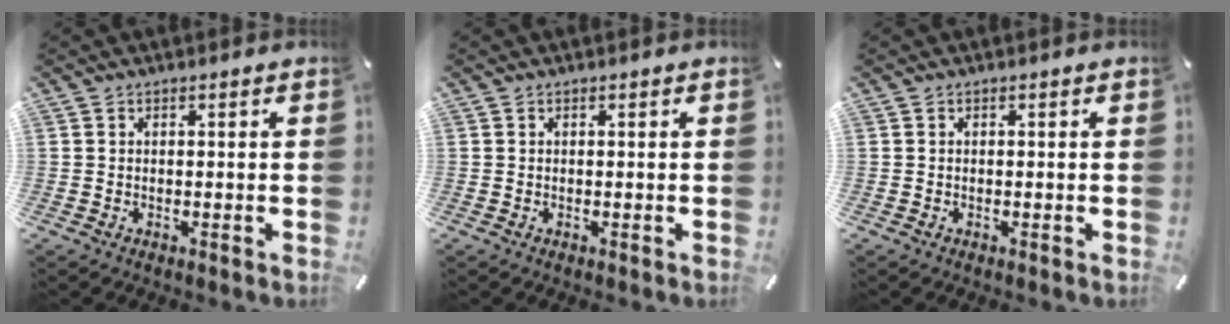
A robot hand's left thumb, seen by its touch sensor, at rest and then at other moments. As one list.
[{"total": 0.0}, {"total": 0.0}]